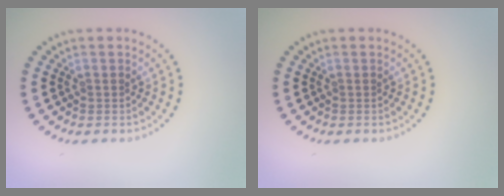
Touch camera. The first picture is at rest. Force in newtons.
{"total": 0.0}